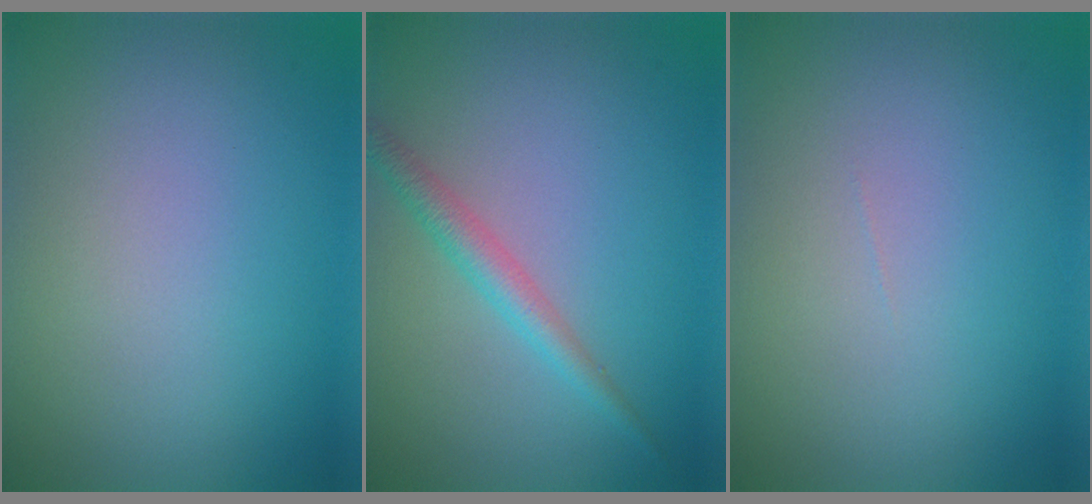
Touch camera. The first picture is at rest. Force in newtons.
{"total": 2.3, "press": 2.3, "slide": 0.1}
{"total": 0.0}